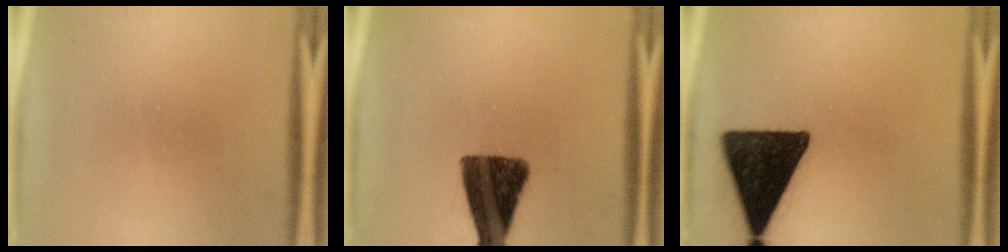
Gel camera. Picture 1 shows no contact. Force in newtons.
{"total": 13.8}
{"total": 17.4}